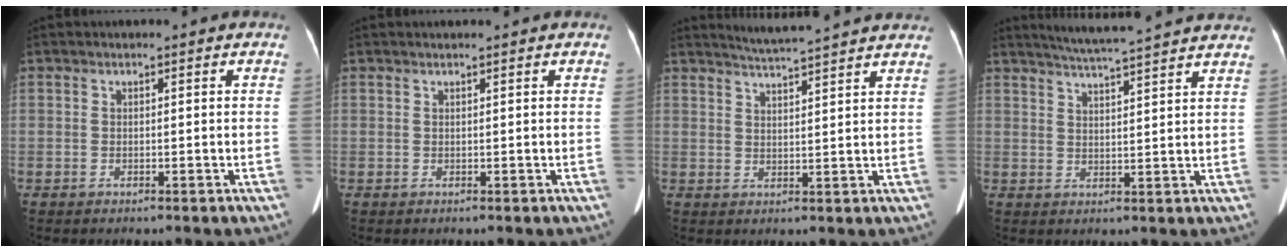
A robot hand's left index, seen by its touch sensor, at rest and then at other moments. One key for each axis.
{"total": 1.2, "fx": 1.0, "fy": 0.0, "fz": 0.5, "tx": -0.006, "ty": 0.011, "tz": 0.016}
{"total": 9.9, "fx": 9.2, "fy": -0.5, "fz": 3.6, "tx": -0.062, "ty": 0.012, "tz": 0.117}
{"total": 14.0, "fx": 12.7, "fy": -0.1, "fz": 5.7, "tx": -0.097, "ty": 0.005, "tz": 0.163}